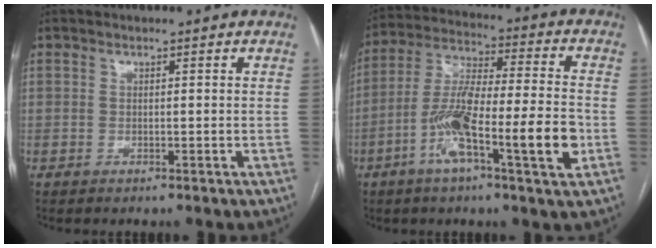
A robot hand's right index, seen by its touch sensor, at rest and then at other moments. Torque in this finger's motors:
{"motor_torque": [1.61, -0.51, 0.51, 0.21]}